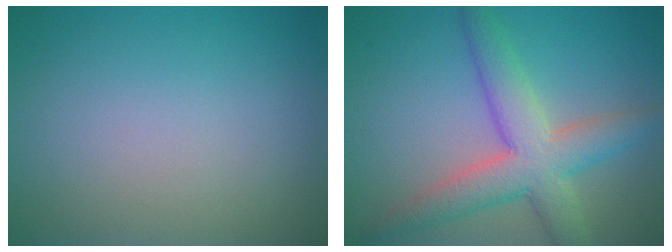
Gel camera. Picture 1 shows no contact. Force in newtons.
{"total": 6.3, "press": 6.3, "slide": 0.4}